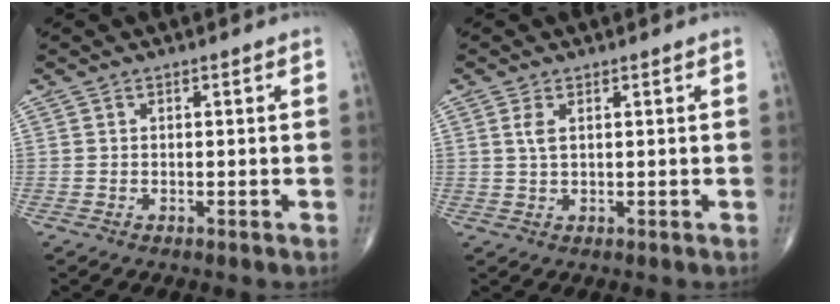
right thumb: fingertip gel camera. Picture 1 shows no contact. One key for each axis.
{"total": 2.4, "fx": 0.8, "fy": 1.0, "fz": 2.0, "tx": -0.044, "ty": 0.002, "tz": 0.021}